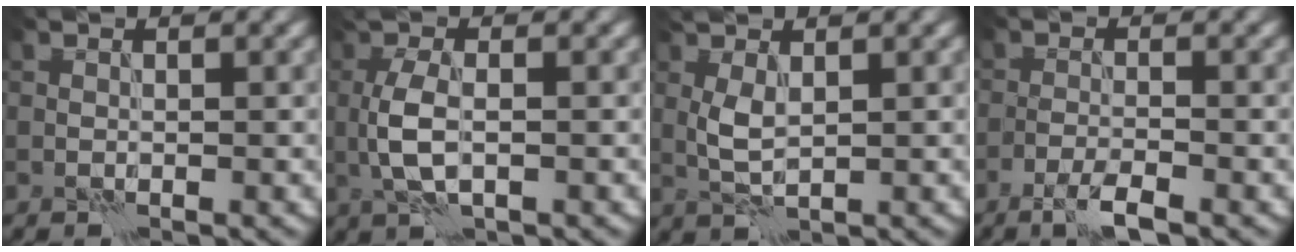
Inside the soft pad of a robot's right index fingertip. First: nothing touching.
{"total": 4.3, "force": [-0.1, 1.7, 4.0], "torque": [-0.093, 0.002, -0.002]}
{"total": 2.6, "force": [0.6, 0.9, 2.3], "torque": [-0.057, 0.004, 0.017]}
{"total": 2.5, "force": [-1.7, 0.2, 1.9], "torque": [-0.038, 0.000, -0.038]}